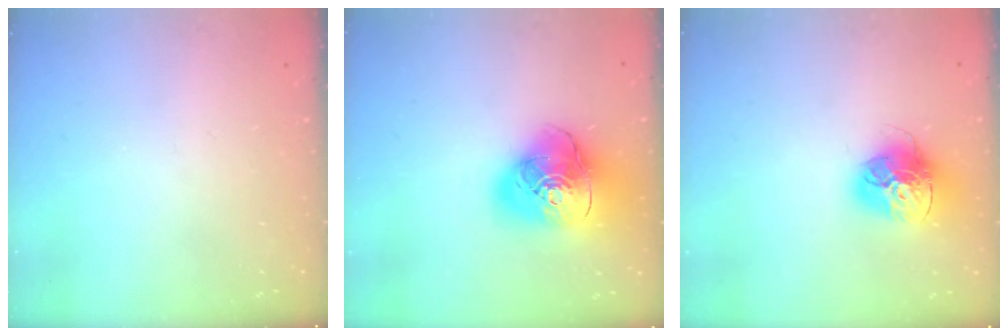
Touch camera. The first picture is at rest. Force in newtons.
{"total": 19.4, "press": 19.2, "slide": 2.5}
{"total": 16.2, "press": 16.1, "slide": 1.6}